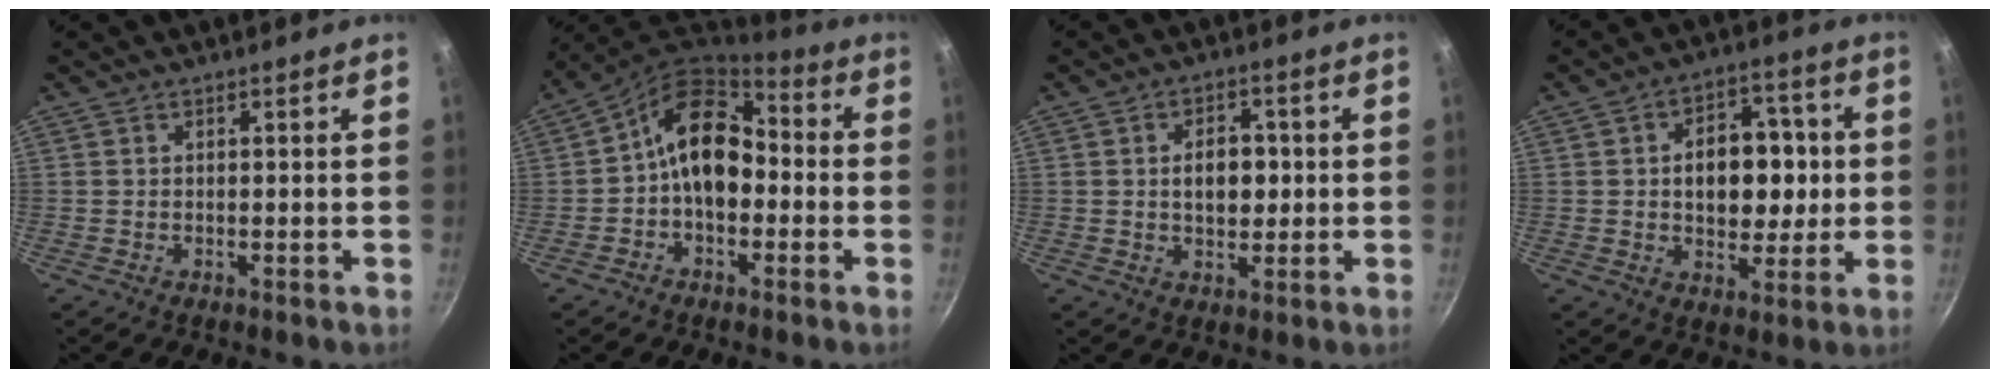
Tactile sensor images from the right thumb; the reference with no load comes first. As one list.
[{"total": 12.3, "force": [-1.0, 8.5, 8.8], "torque": [-0.107, 0.047, -0.040]}, {"total": 6.8, "force": [0.3, 4.6, 5.1], "torque": [-0.055, 0.007, 0.003]}, {"total": 13.5, "force": [0.7, 9.3, 9.8], "torque": [-0.094, 0.013, 0.008]}]